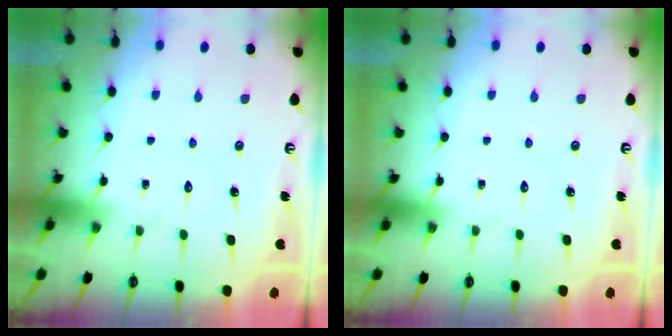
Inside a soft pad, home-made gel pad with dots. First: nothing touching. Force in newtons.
{"total": 0.0}